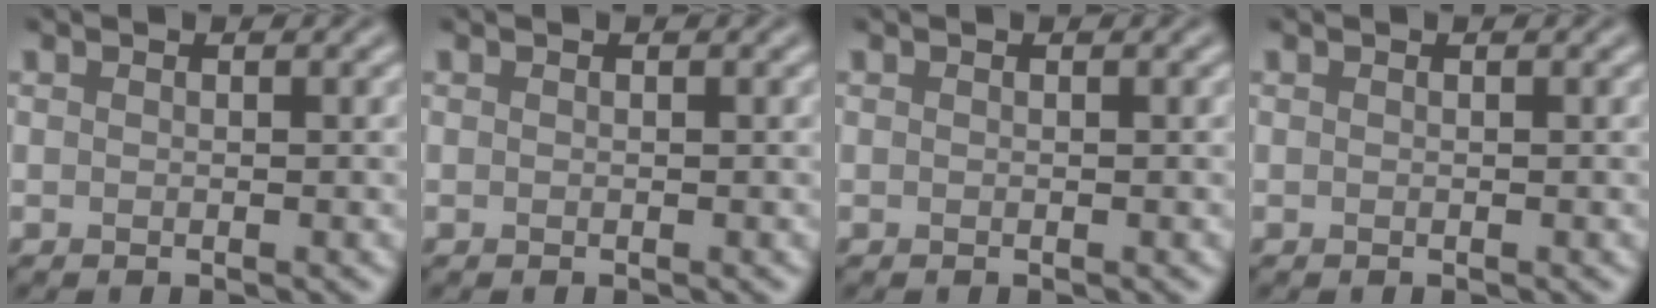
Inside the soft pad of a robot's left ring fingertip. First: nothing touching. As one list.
[{"total": 0.0}, {"total": 0.0}, {"total": 0.0}]